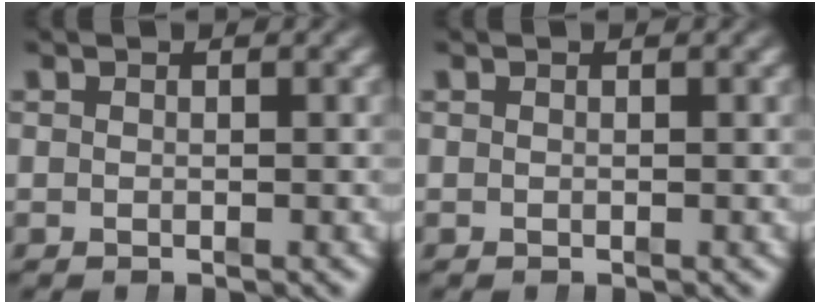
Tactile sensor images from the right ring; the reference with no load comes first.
{"total": 0.0}